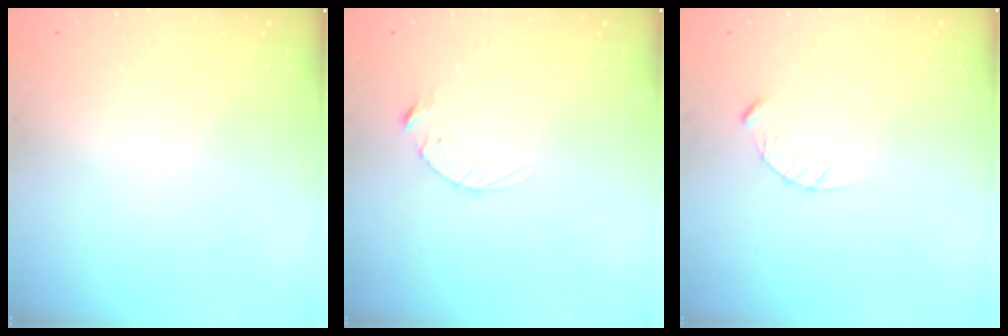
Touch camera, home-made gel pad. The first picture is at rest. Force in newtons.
{"total": 2.5, "press": 2.5, "slide": 0.4}
{"total": 2.4, "press": 2.4, "slide": 0.3}